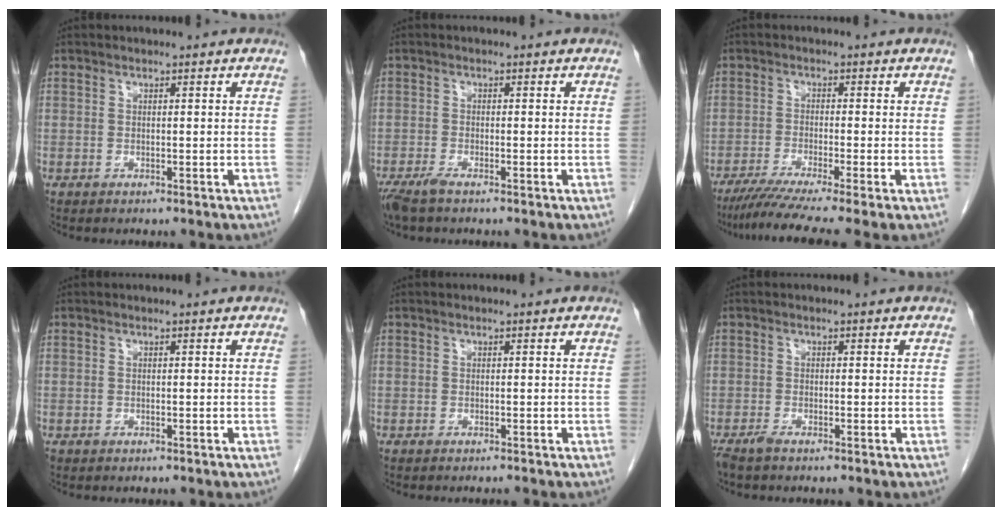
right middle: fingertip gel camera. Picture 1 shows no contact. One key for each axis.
{"total": 2.7, "fx": -2.1, "fy": 0.4, "fz": 1.7, "tx": -0.038, "ty": -0.007, "tz": -0.042}
{"total": 9.1, "fx": -6.8, "fy": -1.0, "fz": 6.0, "tx": -0.098, "ty": -0.027, "tz": -0.109}
{"total": 0.0}
{"total": 1.1, "fx": -1.0, "fy": -0.1, "fz": 0.4, "tx": -0.006, "ty": 0.000, "tz": -0.013}
{"total": 1.6, "fx": -1.4, "fy": 0.2, "fz": 0.9, "tx": -0.023, "ty": -0.004, "tz": -0.027}